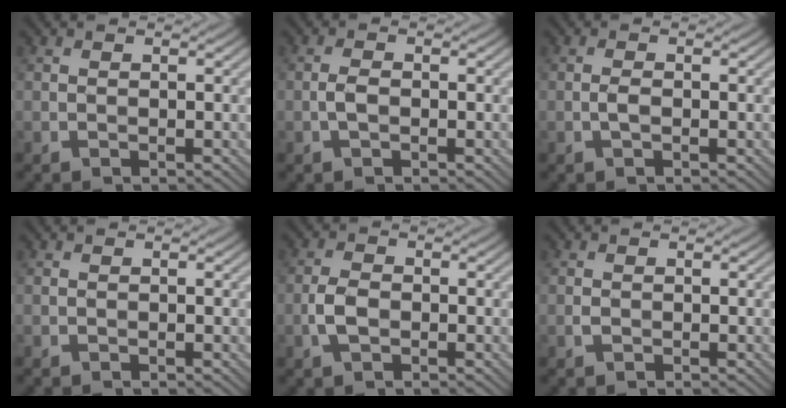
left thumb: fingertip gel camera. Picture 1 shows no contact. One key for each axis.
{"total": 1.6, "fx": -0.5, "fy": 0.7, "fz": 1.3, "tx": -0.029, "ty": 0.004, "tz": -0.014}
{"total": 1.2, "fx": -0.4, "fy": 0.3, "fz": 1.1, "tx": -0.024, "ty": 0.003, "tz": -0.010}
{"total": 0.0}
{"total": 3.0, "fx": -0.9, "fy": 1.8, "fz": 2.3, "tx": -0.050, "ty": 0.003, "tz": -0.022}
{"total": 0.6, "fx": -0.1, "fy": 0.5, "fz": 0.4, "tx": -0.008, "ty": -0.001, "tz": -0.004}